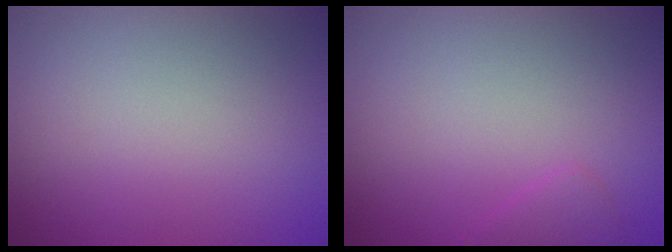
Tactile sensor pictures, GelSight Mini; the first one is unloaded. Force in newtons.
{"total": 1.1, "press": 1.1, "slide": 0.1}